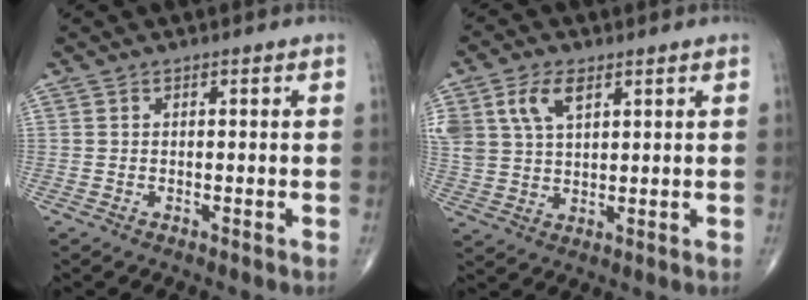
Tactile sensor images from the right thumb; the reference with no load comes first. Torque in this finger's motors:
{"motor_torque": [1.04, 1.23, 0.94, 0.61, 0.09]}